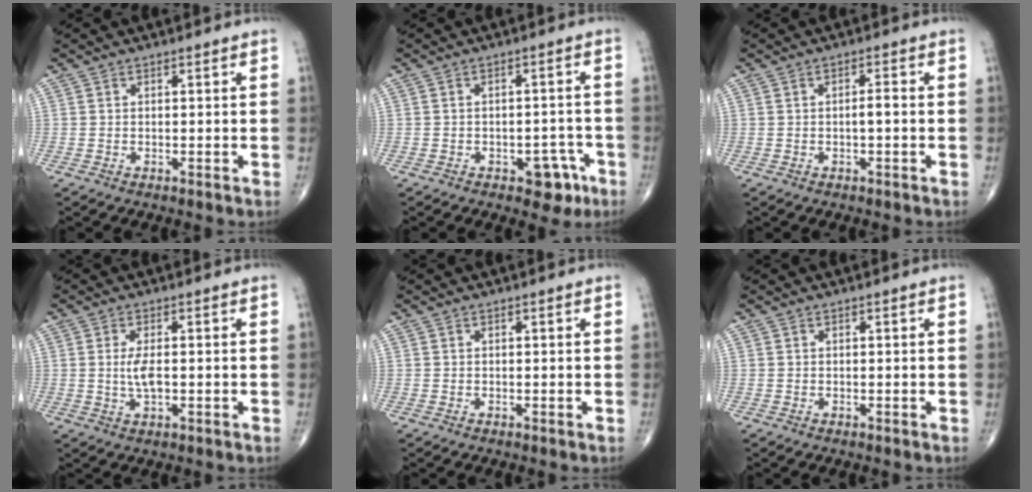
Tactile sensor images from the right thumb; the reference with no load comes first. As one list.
[{"total": 5.8, "force": [-3.0, 3.4, 3.6], "torque": [-0.019, 0.024, -0.035]}, {"total": 1.9, "force": [-0.3, 0.4, 1.8], "torque": [-0.030, 0.006, -0.007]}, {"total": 3.8, "force": [0.0, 1.4, 3.5], "torque": [-0.075, -0.007, 0.000]}, {"total": 0.0}, {"total": 0.0}]